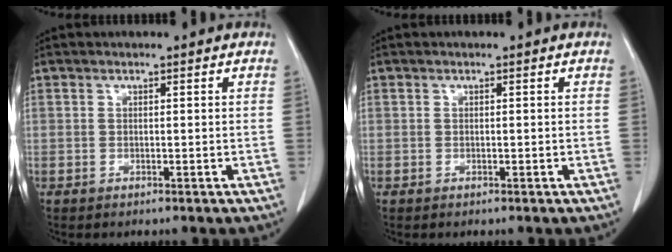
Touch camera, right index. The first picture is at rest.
{"total": 0.0}